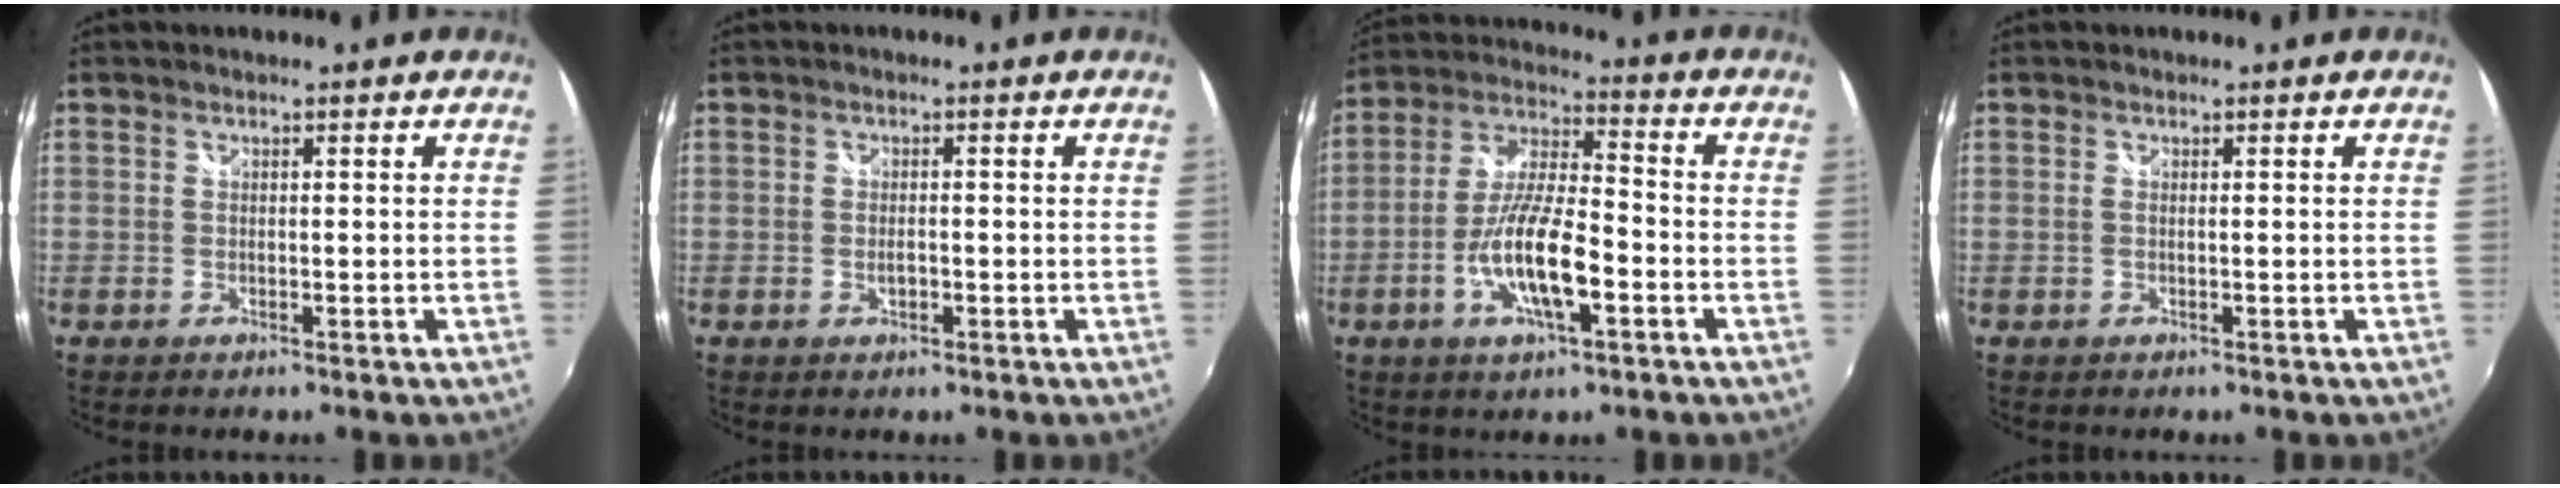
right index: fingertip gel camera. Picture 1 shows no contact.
{"total": 1.6, "force": [-0.5, 0.9, 1.2], "torque": [-0.021, -0.001, -0.009]}
{"total": 13.0, "force": [-4.7, 3.5, 11.6], "torque": [-0.237, -0.004, -0.087]}
{"total": 0.6, "force": [-0.1, -0.1, 0.6], "torque": [-0.011, 0.000, -0.003]}